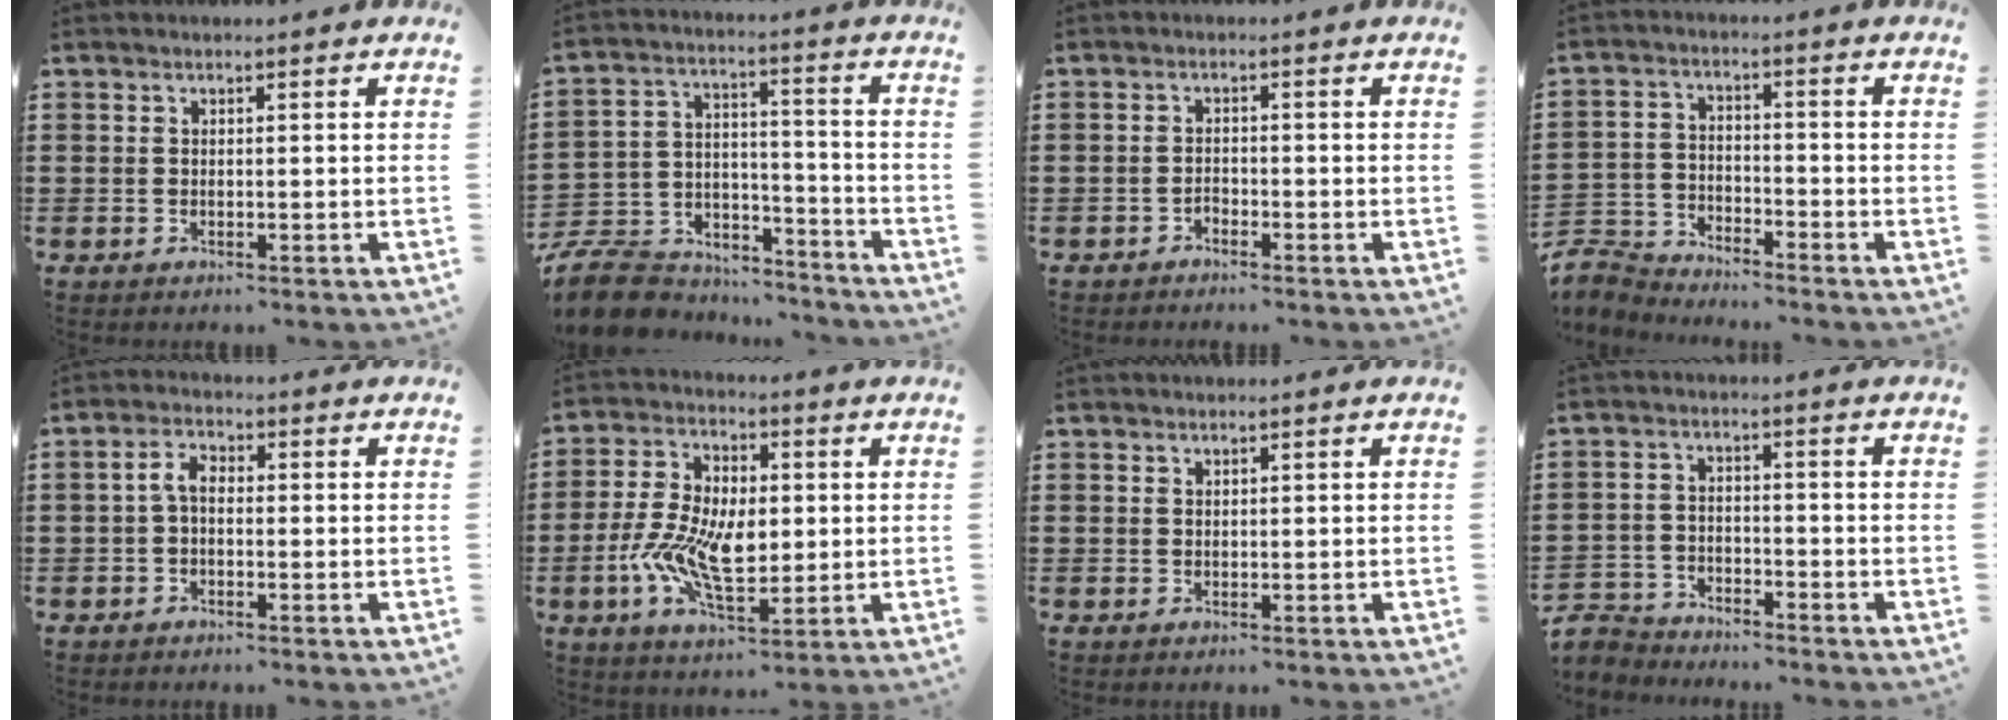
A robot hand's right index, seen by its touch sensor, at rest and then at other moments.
{"total": 9.7, "force": [-8.8, 3.4, 2.0], "torque": [-0.056, 0.023, -0.176]}
{"total": 1.1, "force": [-1.0, 0.5, 0.1], "torque": [-0.005, 0.000, -0.020]}
{"total": 5.2, "force": [-5.1, 1.0, 0.0], "torque": [-0.030, -0.003, -0.113]}
{"total": 3.2, "force": [-0.4, 1.7, 2.7], "torque": [-0.067, 0.002, -0.012]}
{"total": 10.4, "force": [-1.4, 5.8, 8.5], "torque": [-0.192, 0.004, -0.028]}
{"total": 0.7, "force": [0.6, 0.3, 0.0], "torque": [-0.002, 0.001, 0.011]}
{"total": 3.7, "force": [-3.6, 0.7, -0.3], "torque": [-0.016, -0.002, -0.084]}